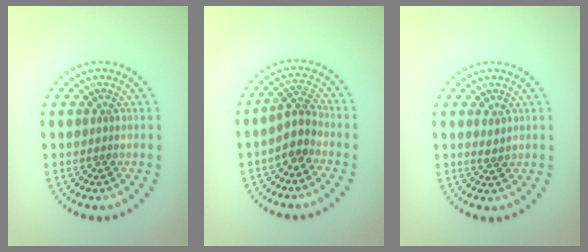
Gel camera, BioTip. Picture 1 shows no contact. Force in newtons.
{"total": 2.6, "press": 2.0, "slide": 1.7}
{"total": 0.8, "press": 0.8, "slide": 0.3}